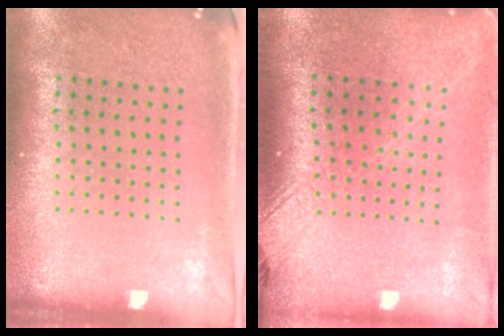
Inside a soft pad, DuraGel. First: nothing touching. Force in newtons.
{"total": 1.8, "press": 1.4, "slide": 1.0}